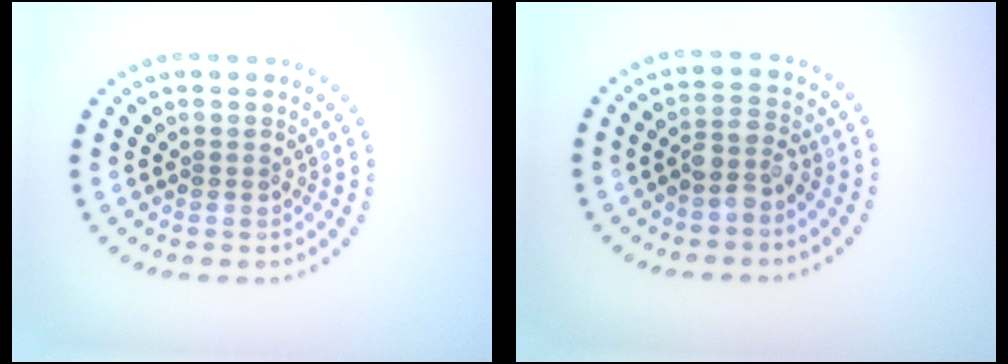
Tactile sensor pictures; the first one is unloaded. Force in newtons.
{"total": 2.5, "press": 2.0, "slide": 1.5}